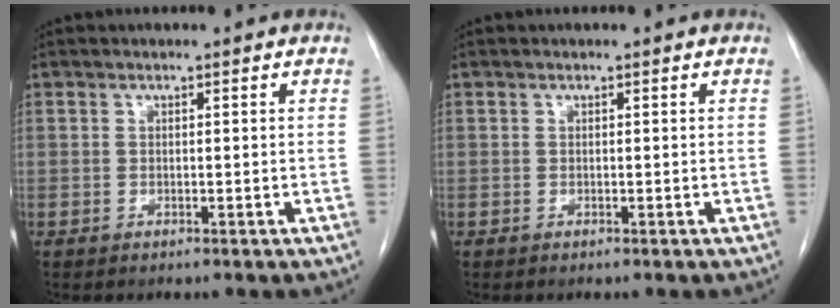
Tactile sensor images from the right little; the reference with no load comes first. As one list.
[{"total": 0.0}]